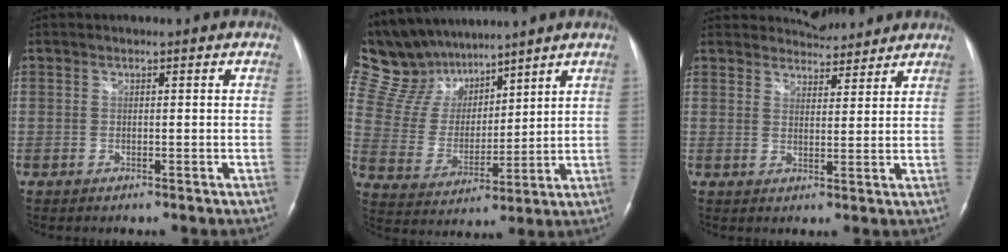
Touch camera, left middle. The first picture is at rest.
{"total": 14.4, "force": [12.5, 5.8, 4.3], "torque": [-0.095, 0.030, 0.243]}
{"total": 7.5, "force": [7.1, 2.0, 1.0], "torque": [-0.013, 0.013, 0.099]}